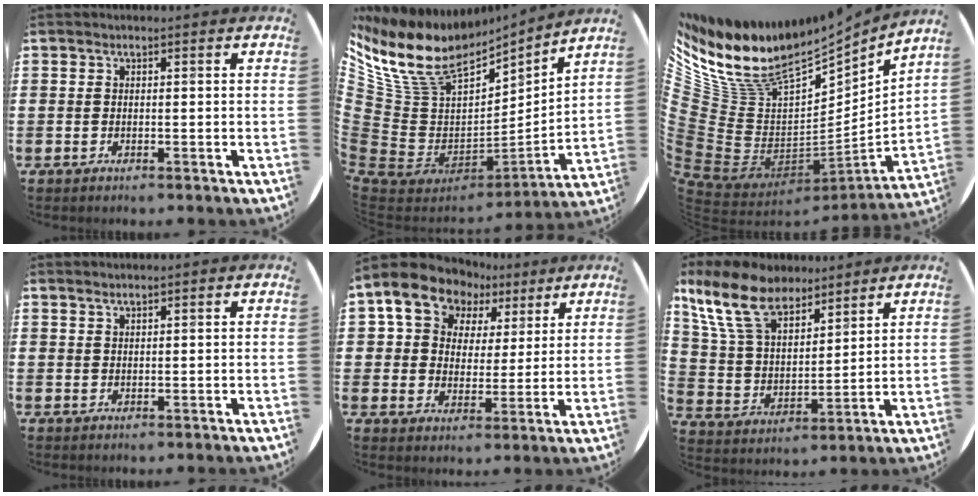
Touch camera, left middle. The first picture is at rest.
{"total": 14.1, "force": [9.5, 8.2, 6.3], "torque": [-0.193, -0.063, 0.177]}
{"total": 12.8, "force": [8.1, 8.4, 5.2], "torque": [-0.174, -0.073, 0.148]}
{"total": 0.9, "force": [0.9, -0.2, -0.2], "torque": [0.003, -0.002, 0.017]}
{"total": 9.7, "force": [6.8, 6.6, 2.3], "torque": [-0.077, -0.023, 0.124]}
{"total": 11.6, "force": [9.3, 4.9, 5.1], "torque": [-0.133, -0.024, 0.178]}